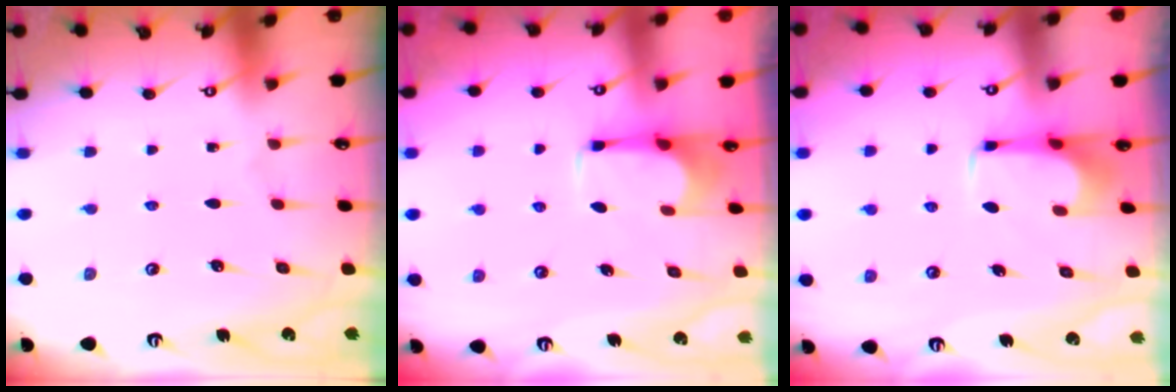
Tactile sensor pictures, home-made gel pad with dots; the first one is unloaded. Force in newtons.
{"total": 2.8, "press": 2.8, "slide": 0.5}
{"total": 1.5, "press": 1.5, "slide": 0.4}